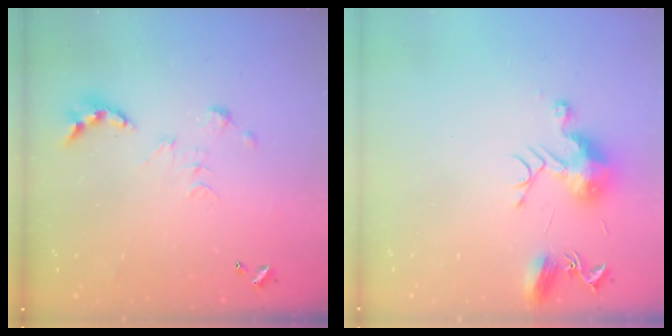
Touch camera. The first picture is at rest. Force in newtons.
{"total": 9.6, "press": 9.6, "slide": 0.4}